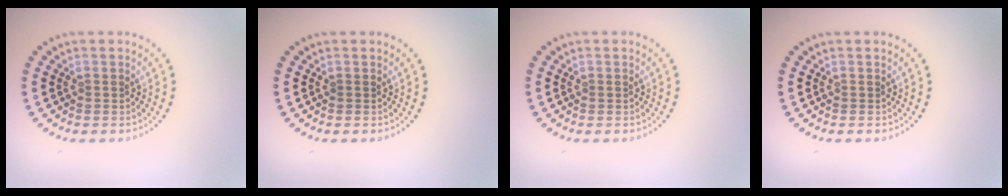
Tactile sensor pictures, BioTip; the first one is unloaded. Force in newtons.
{"total": 0.0}
{"total": 0.0}
{"total": 0.0}